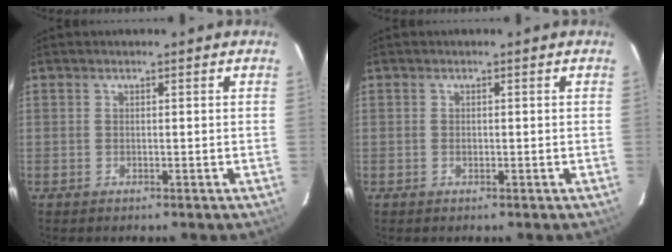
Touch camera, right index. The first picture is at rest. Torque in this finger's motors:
{"motor_torque": [0.17, -0.03, 0.04, 0.02]}